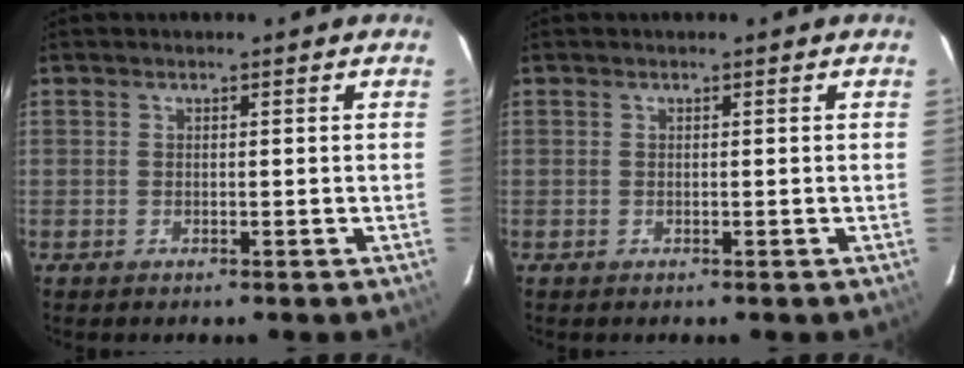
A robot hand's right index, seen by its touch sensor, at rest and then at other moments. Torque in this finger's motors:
{"motor_torque": [-0.05, 0.25, -0.02, 0.00]}